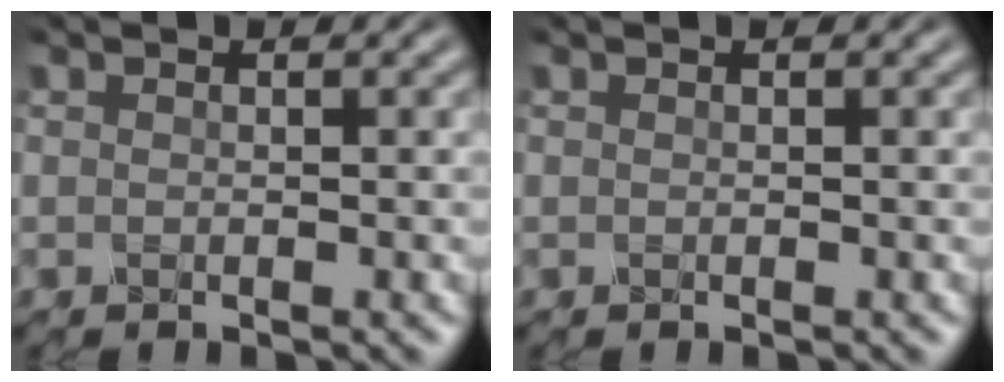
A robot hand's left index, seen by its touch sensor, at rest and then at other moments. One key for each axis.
{"total": 0.0}